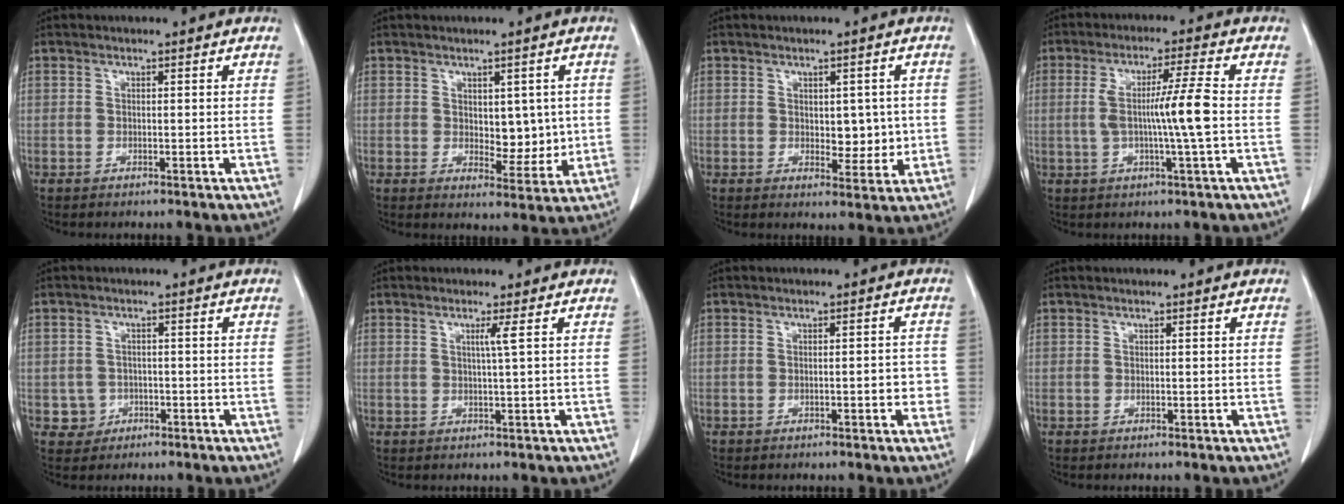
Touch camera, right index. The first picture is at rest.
{"total": 5.6, "force": [0.6, 3.1, 4.6], "torque": [-0.055, -0.005, 0.019]}
{"total": 4.7, "force": [0.3, 2.7, 3.9], "torque": [-0.041, -0.002, 0.011]}
{"total": 8.3, "force": [-0.5, -0.9, 8.2], "torque": [-0.151, 0.003, -0.007]}
{"total": 2.9, "force": [-0.8, 2.8, -0.1], "torque": [0.008, 0.012, -0.008]}
{"total": 1.7, "force": [0.6, -0.6, 1.4], "torque": [-0.026, -0.004, 0.010]}
{"total": 2.6, "force": [-0.7, 0.8, 2.4], "torque": [-0.027, 0.006, -0.010]}
{"total": 0.0}